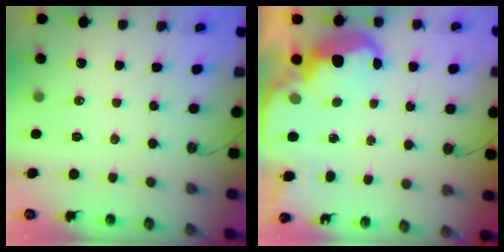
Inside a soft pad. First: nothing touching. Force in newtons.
{"total": 5.7, "press": 5.7, "slide": 0.2}